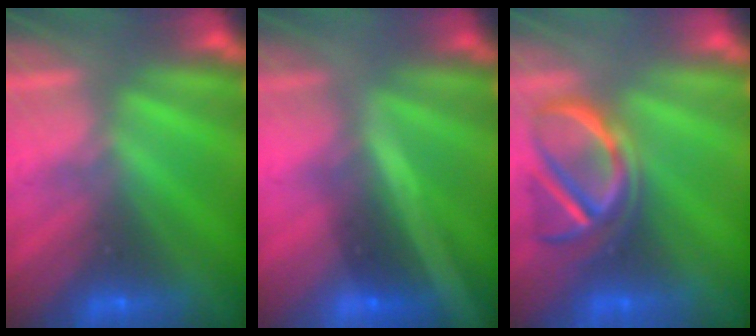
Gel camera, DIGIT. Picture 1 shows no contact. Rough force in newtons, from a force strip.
{"total": 2.0}
{"total": 3.9}